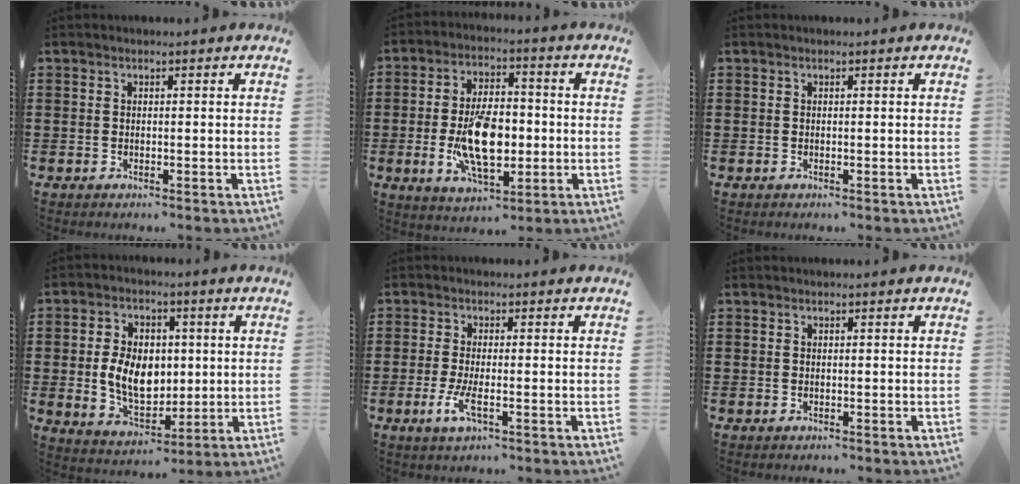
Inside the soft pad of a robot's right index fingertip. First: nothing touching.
{"total": 11.8, "force": [-1.9, 5.9, 10.1], "torque": [-0.191, -0.008, -0.035]}
{"total": 0.0}
{"total": 8.8, "force": [0.2, 6.2, 6.3], "torque": [-0.130, 0.006, -0.001]}
{"total": 3.8, "force": [-1.4, 0.9, 3.5], "torque": [-0.085, -0.013, -0.032]}
{"total": 0.0}